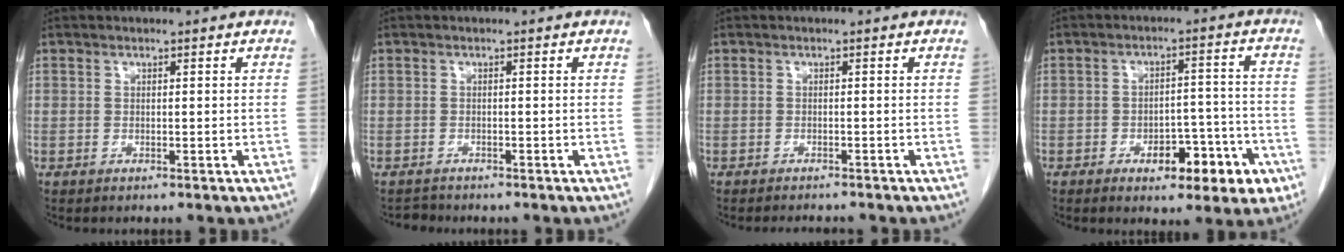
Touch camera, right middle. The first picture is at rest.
{"total": 1.2, "force": [-1.1, 0.2, -0.3], "torque": [0.001, -0.004, -0.018]}
{"total": 2.8, "force": [-2.7, 0.2, 0.7], "torque": [-0.007, -0.006, -0.035]}
{"total": 9.3, "force": [-4.4, 3.8, 7.2], "torque": [-0.088, 0.020, -0.055]}